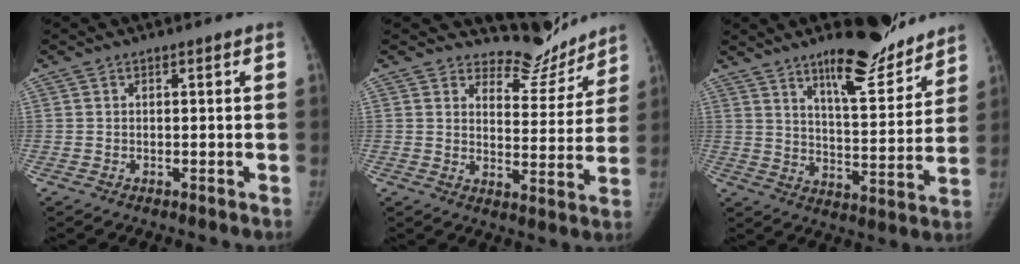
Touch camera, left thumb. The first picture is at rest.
{"total": 9.4, "force": [8.9, 3.2, 0.3], "torque": [0.032, -0.089, 0.120]}
{"total": 15.3, "force": [11.7, 4.0, 9.0], "torque": [-0.097, -0.083, 0.182]}